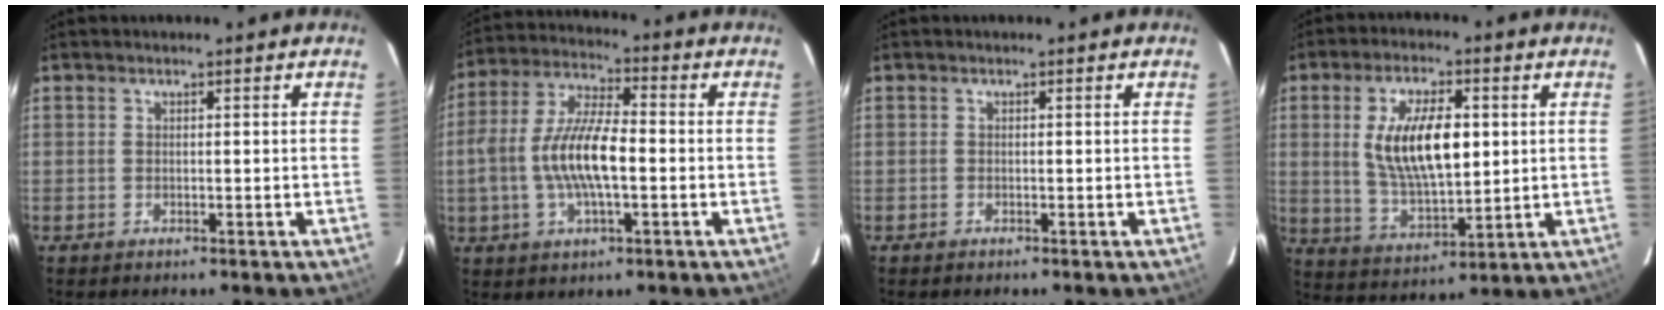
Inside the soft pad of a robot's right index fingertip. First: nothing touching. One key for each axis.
{"total": 12.3, "fx": -2.1, "fy": 4.2, "fz": 11.4, "tx": -0.235, "ty": 0.006, "tz": -0.039}
{"total": 0.0}
{"total": 13.6, "fx": 2.2, "fy": 5.8, "fz": 12.2, "tx": -0.225, "ty": 0.000, "tz": 0.049}